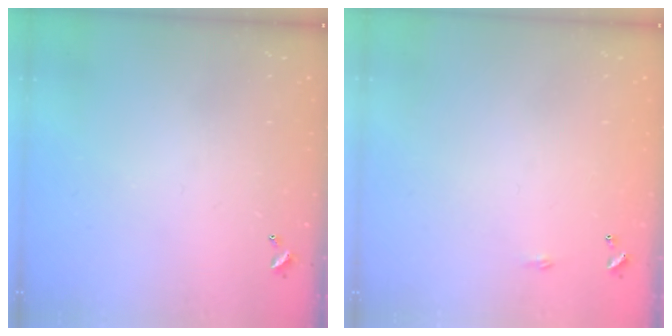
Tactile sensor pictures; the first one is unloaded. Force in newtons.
{"total": 2.2, "press": 2.1, "slide": 0.4}